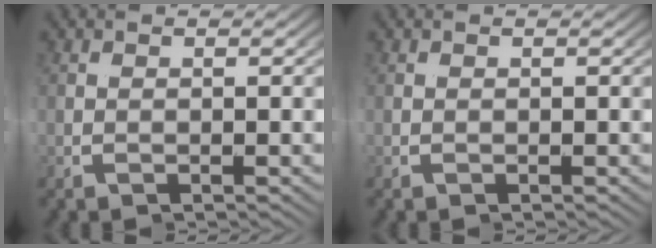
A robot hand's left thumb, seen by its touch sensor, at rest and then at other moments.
{"total": 0.0}